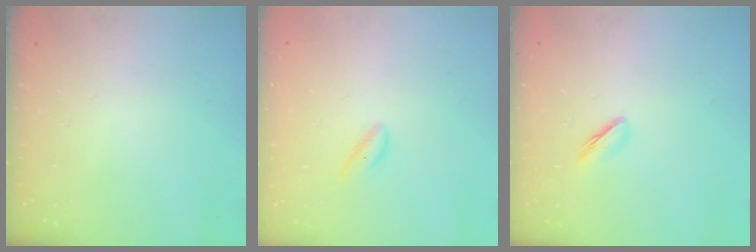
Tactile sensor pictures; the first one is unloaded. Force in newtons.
{"total": 0.8, "press": 0.6, "slide": 0.6}
{"total": 3.1, "press": 3.0, "slide": 1.0}